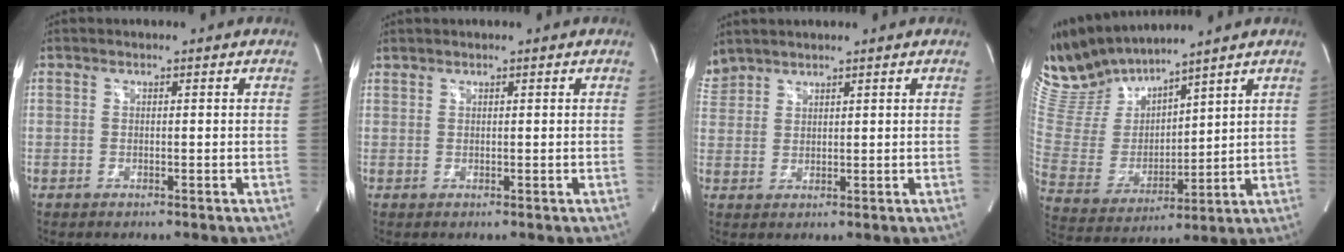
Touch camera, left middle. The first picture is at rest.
{"total": 0.7, "force": [0.7, 0.1, 0.0], "torque": [-0.007, 0.007, 0.019]}
{"total": 3.9, "force": [3.7, 1.0, 0.3], "torque": [-0.020, 0.020, 0.082]}
{"total": 12.3, "force": [11.7, 1.8, 3.2], "torque": [-0.087, 0.001, 0.251]}